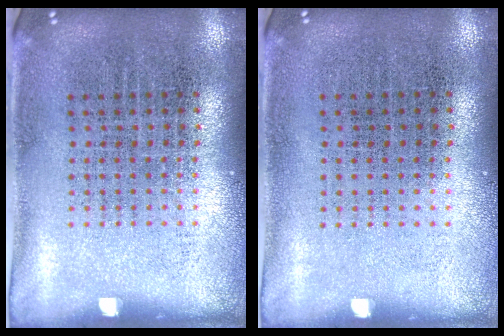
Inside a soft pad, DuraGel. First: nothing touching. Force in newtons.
{"total": 0.0}